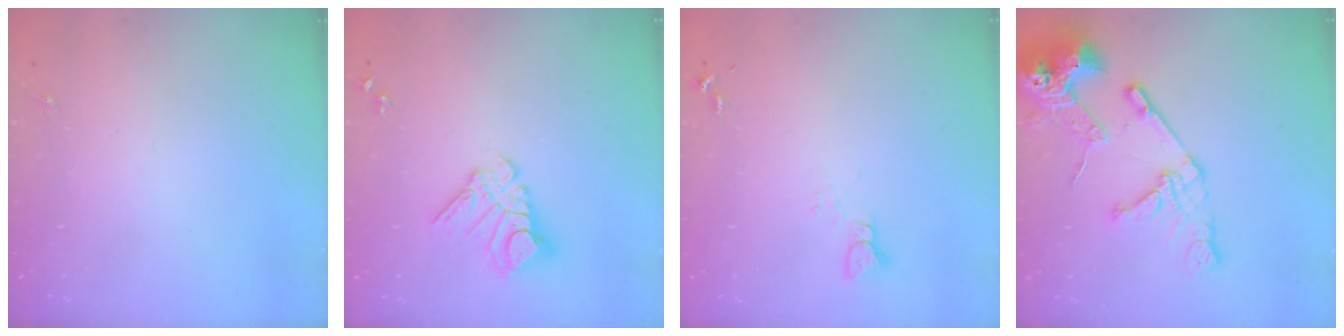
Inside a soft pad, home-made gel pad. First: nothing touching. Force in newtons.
{"total": 11.6, "press": 11.6, "slide": 1.2}
{"total": 2.2, "press": 2.2, "slide": 0.2}
{"total": 17.1, "press": 17.0, "slide": 2.1}